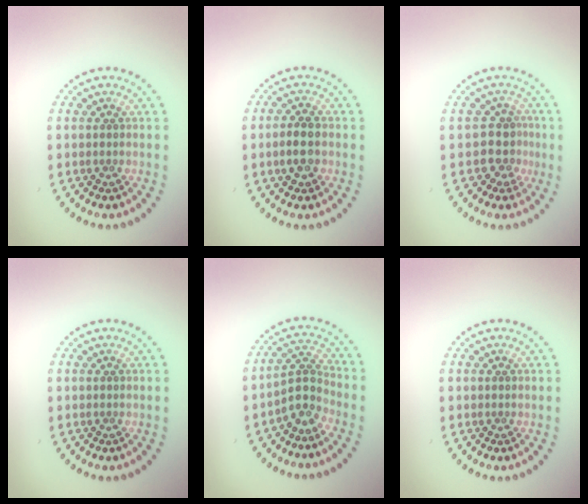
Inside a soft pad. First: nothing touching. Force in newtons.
{"total": 2.5, "press": 2.5, "slide": 0.3}
{"total": 2.7, "press": 2.1, "slide": 1.7}
{"total": 0.0}
{"total": 2.9, "press": 2.2, "slide": 1.9}
{"total": 0.0}